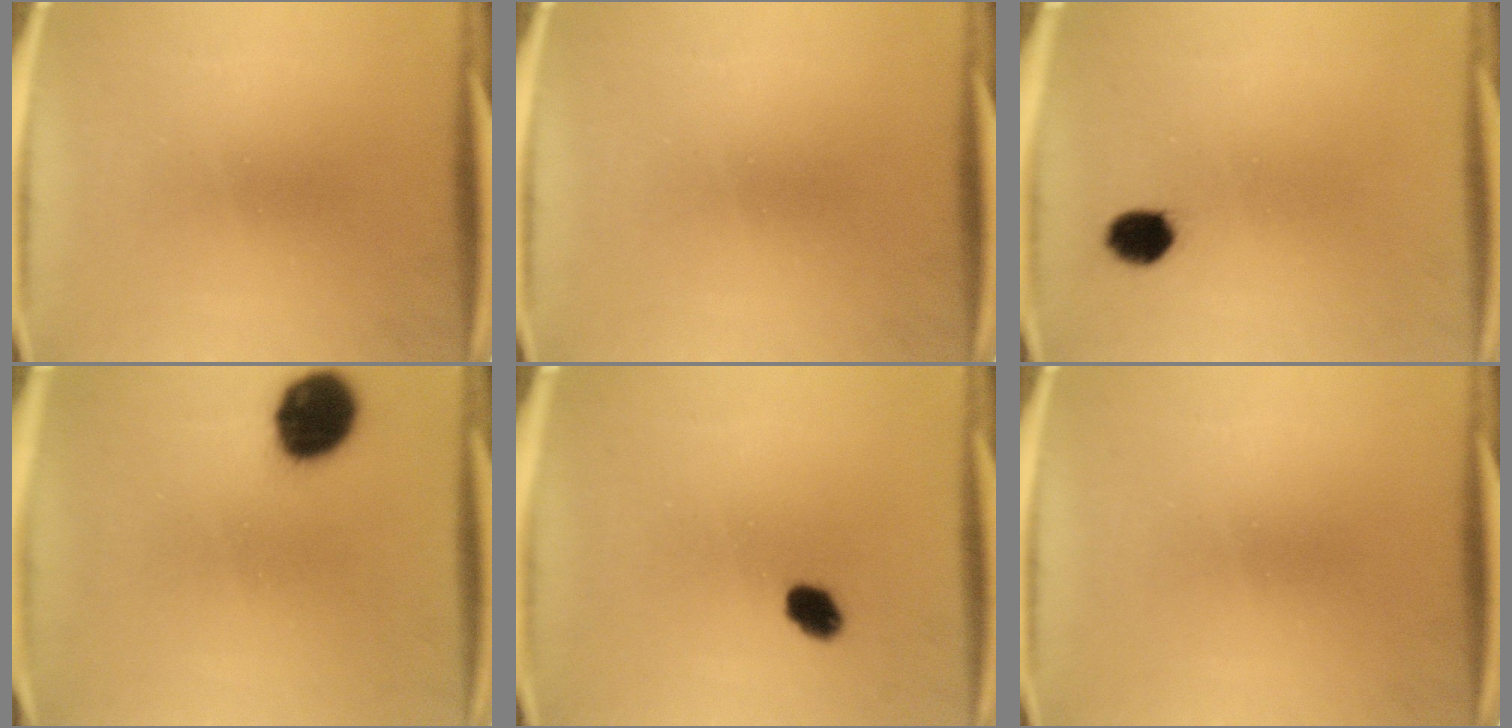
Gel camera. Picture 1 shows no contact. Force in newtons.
{"total": 0.0}
{"total": 4.6}
{"total": 12.9}
{"total": 4.0}
{"total": 0.0}